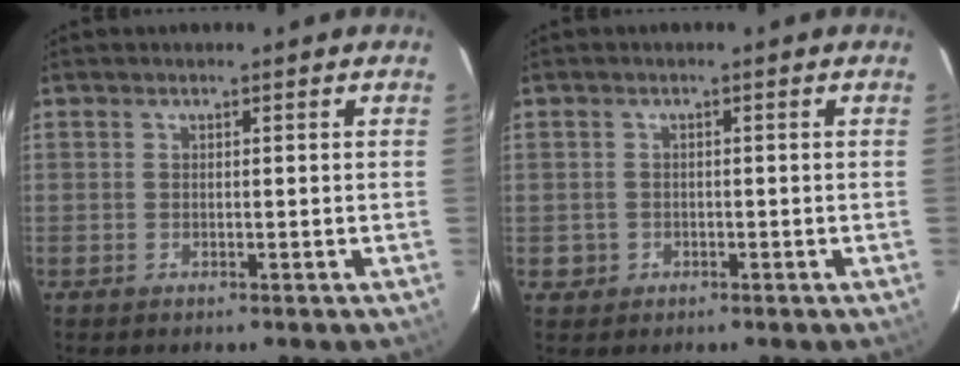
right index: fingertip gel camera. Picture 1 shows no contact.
{"total": 2.3, "force": [-0.5, 2.3, 0.1], "torque": [-0.003, 0.008, -0.003]}